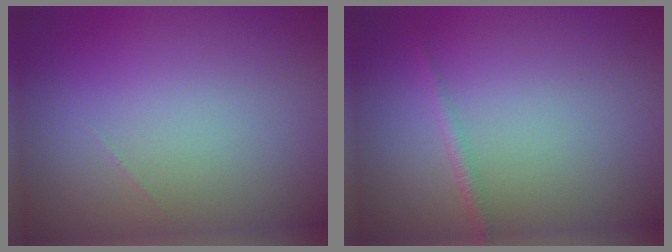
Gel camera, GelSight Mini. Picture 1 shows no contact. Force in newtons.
{"total": 0.9, "press": 0.9, "slide": 0.1}